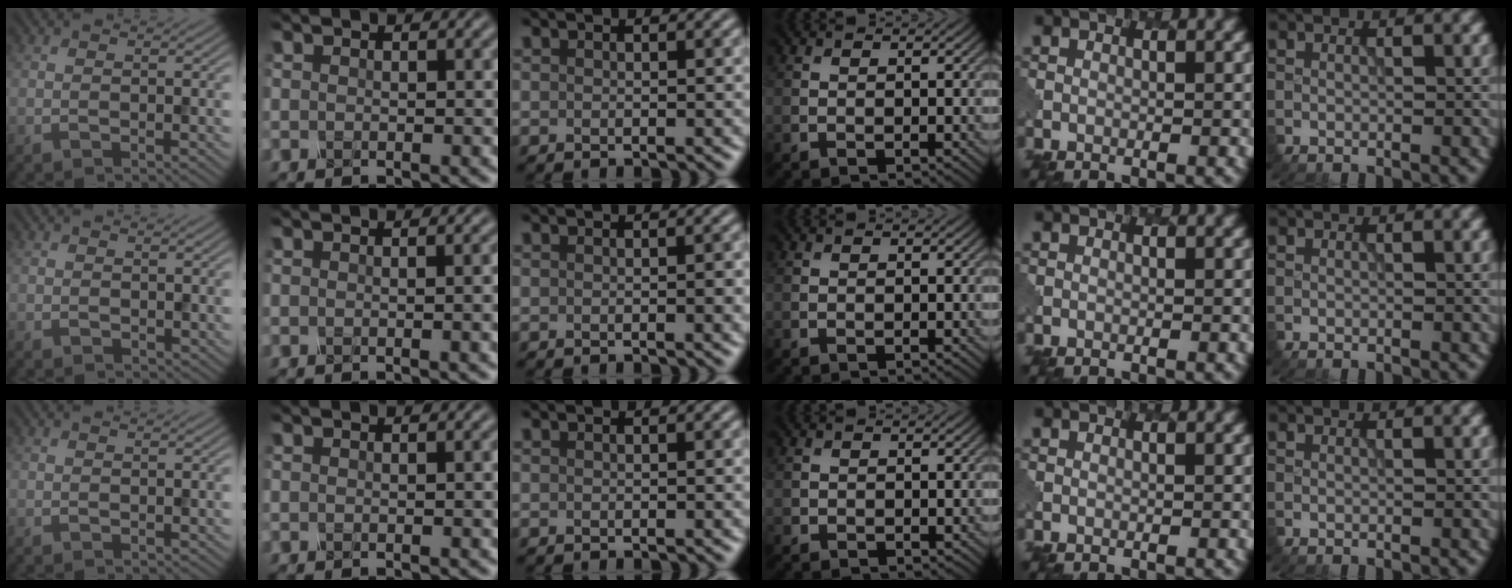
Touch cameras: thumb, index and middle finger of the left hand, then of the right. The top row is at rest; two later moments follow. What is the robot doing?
{"motion": "unscrew", "object": "spray bottle"}